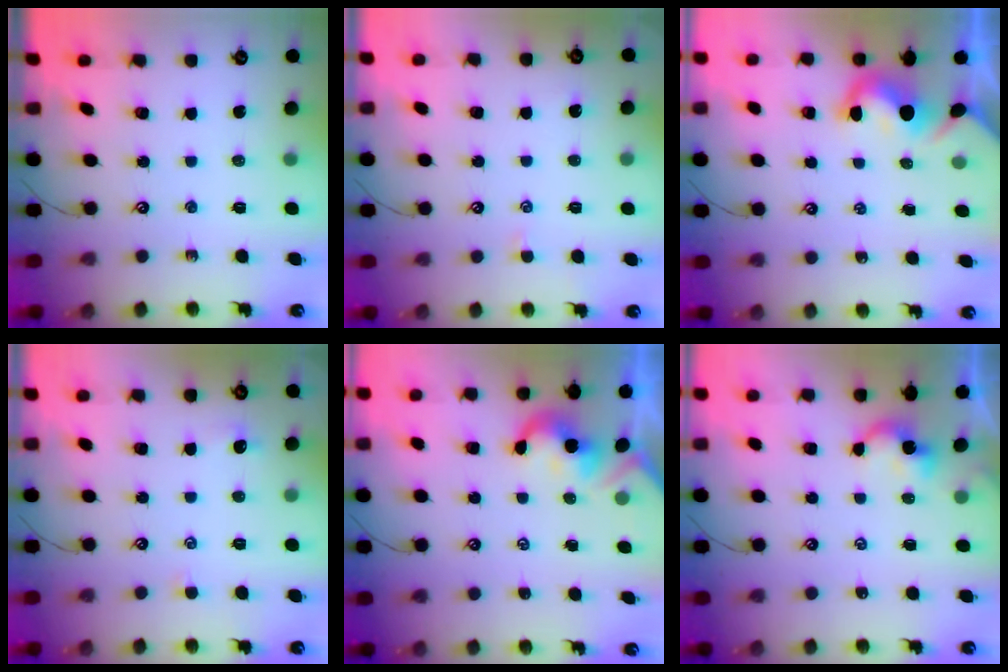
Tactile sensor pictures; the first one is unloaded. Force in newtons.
{"total": 0.7, "press": 0.6, "slide": 0.4}
{"total": 2.9, "press": 2.9, "slide": 0.4}
{"total": 0.8, "press": 0.7, "slide": 0.5}
{"total": 2.0, "press": 1.9, "slide": 0.5}
{"total": 0.0}